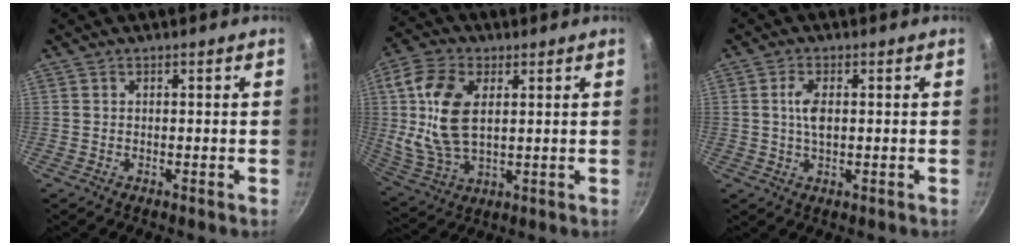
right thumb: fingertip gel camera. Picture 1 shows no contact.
{"total": 15.0, "force": [2.9, 8.6, 12.0], "torque": [-0.232, -0.005, 0.059]}
{"total": 5.1, "force": [0.6, 2.5, 4.4], "torque": [-0.086, 0.003, 0.011]}